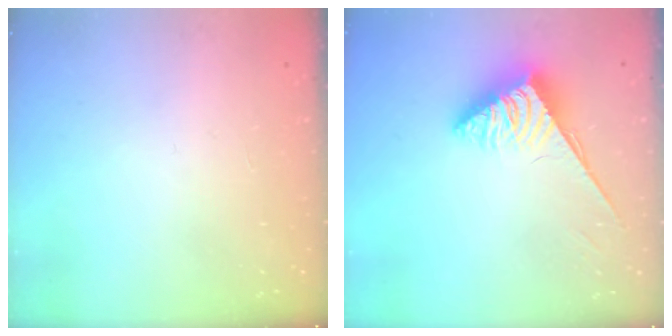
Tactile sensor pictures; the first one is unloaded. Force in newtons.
{"total": 3.8, "press": 3.7, "slide": 0.6}